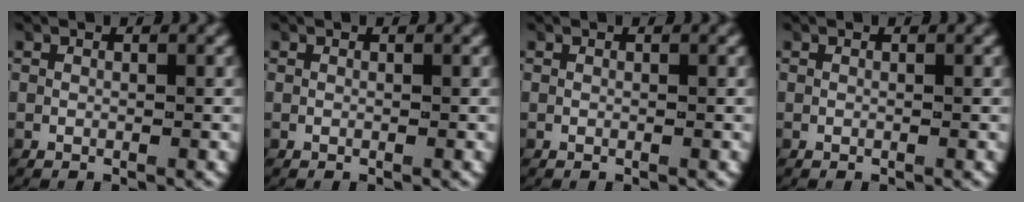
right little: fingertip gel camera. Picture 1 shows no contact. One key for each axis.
{"total": 0.0}
{"total": 0.0}
{"total": 0.0}